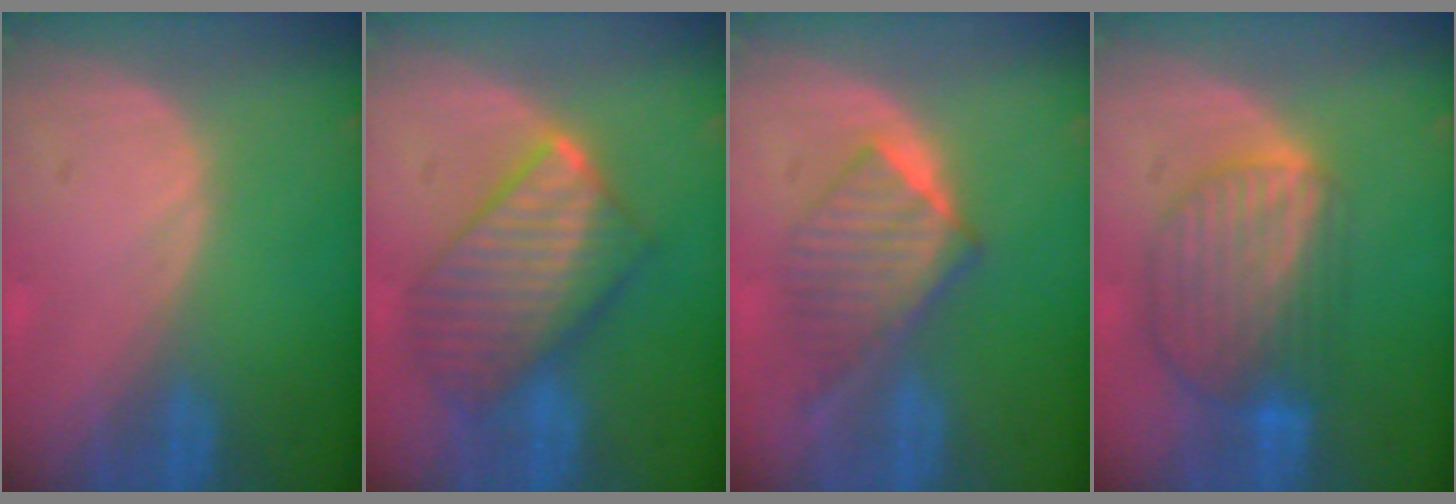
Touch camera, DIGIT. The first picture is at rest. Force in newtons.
{"total": 10.1, "press": 10.1, "slide": 0.9}
{"total": 6.5, "press": 6.4, "slide": 1.0}
{"total": 8.9, "press": 7.8, "slide": 4.4}